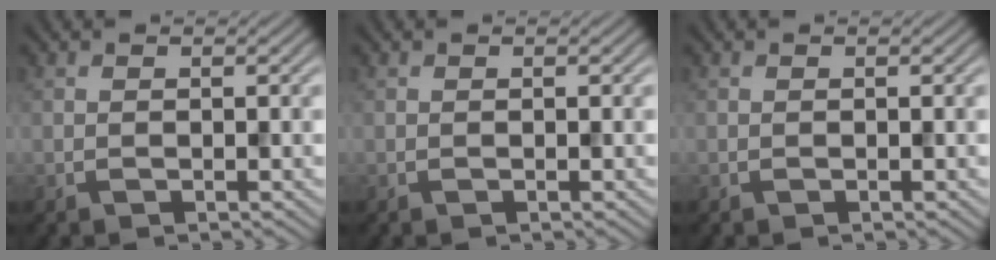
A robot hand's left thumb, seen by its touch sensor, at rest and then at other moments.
{"total": 0.0}
{"total": 0.0}